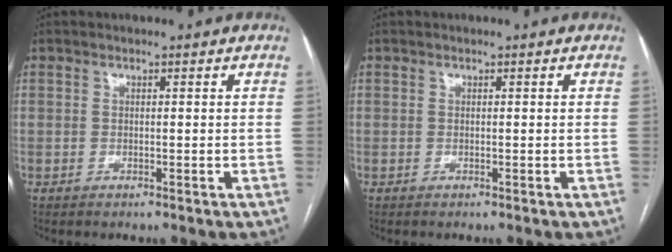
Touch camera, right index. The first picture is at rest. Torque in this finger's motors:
{"motor_torque": [0.04, 0.04, 0.00, 0.00]}